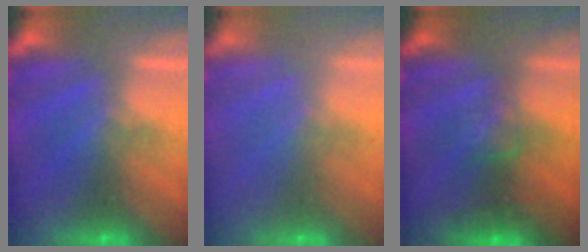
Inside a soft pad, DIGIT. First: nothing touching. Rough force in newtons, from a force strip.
{"total": 2.4}
{"total": 2.7}